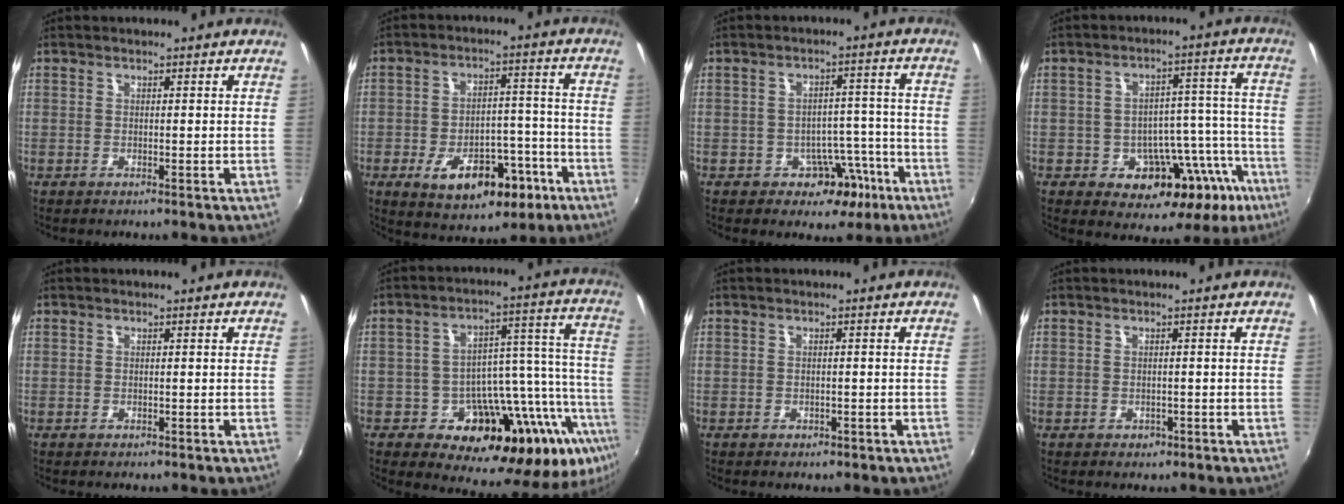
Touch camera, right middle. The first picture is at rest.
{"total": 13.5, "force": [-6.4, 7.4, 9.3], "torque": [-0.158, 0.011, -0.075]}
{"total": 6.2, "force": [-3.2, 4.6, 2.8], "torque": [-0.044, 0.023, -0.027]}
{"total": 17.2, "force": [-8.3, 11.3, 10.0], "torque": [-0.135, 0.022, -0.080]}
{"total": 0.0}
{"total": 22.3, "force": [-11.0, 11.3, 15.8], "torque": [-0.212, 0.010, -0.151]}
{"total": 0.8, "force": [-0.1, 0.6, 0.4], "torque": [-0.006, -0.005, 0.003]}
{"total": 1.3, "force": [-0.6, 1.1, 0.4], "torque": [-0.008, -0.003, -0.006]}